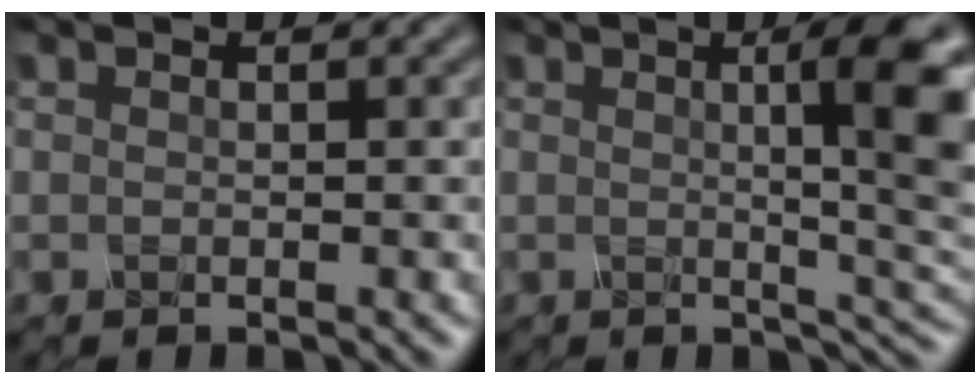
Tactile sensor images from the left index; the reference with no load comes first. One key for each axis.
{"total": 9.5, "fx": 1.3, "fy": 2.4, "fz": 9.1, "tx": -0.081, "ty": 0.015, "tz": 0.012}